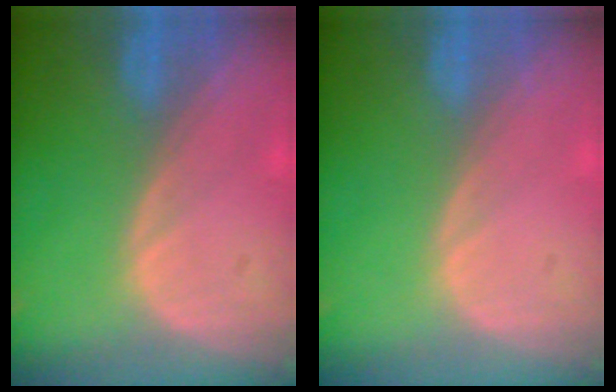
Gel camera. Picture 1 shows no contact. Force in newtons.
{"total": 0.0}